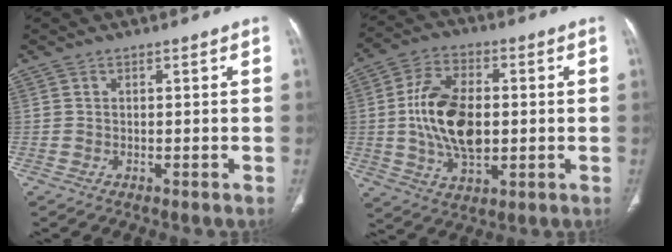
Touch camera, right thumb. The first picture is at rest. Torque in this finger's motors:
{"motor_torque": [2.44, 2.44, 1.66, -0.52, 0.55]}